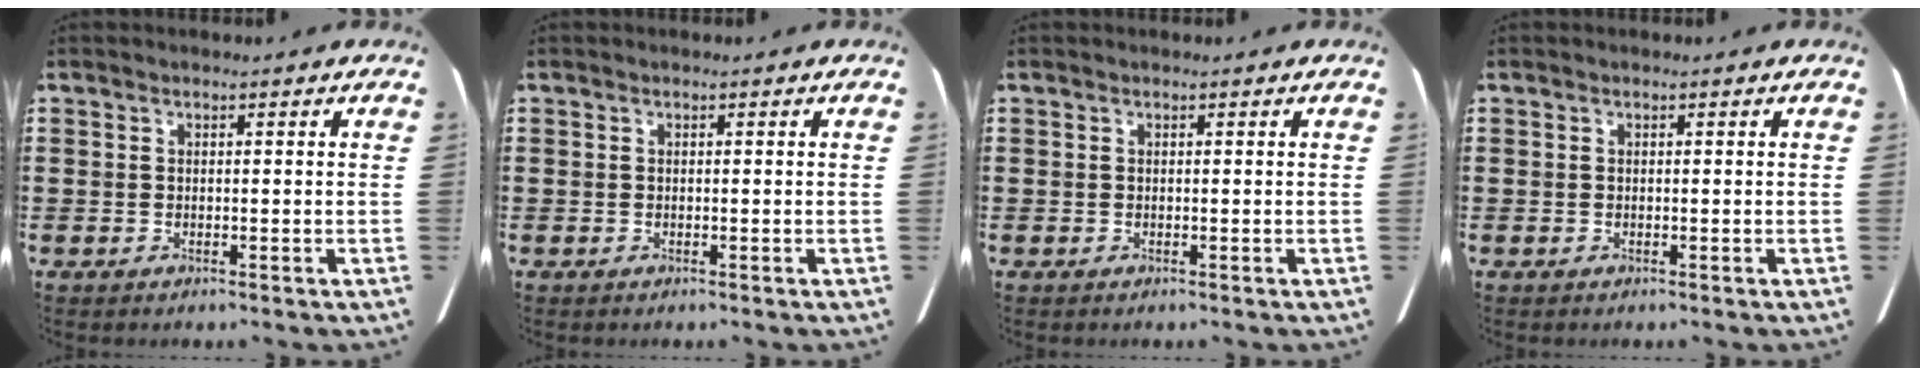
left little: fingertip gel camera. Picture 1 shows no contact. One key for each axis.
{"total": 0.0}
{"total": 0.0}
{"total": 0.0}